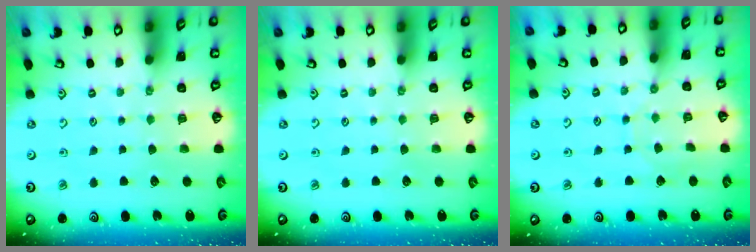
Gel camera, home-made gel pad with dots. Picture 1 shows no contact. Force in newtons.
{"total": 0.0}
{"total": 5.2, "press": 5.2, "slide": 0.5}